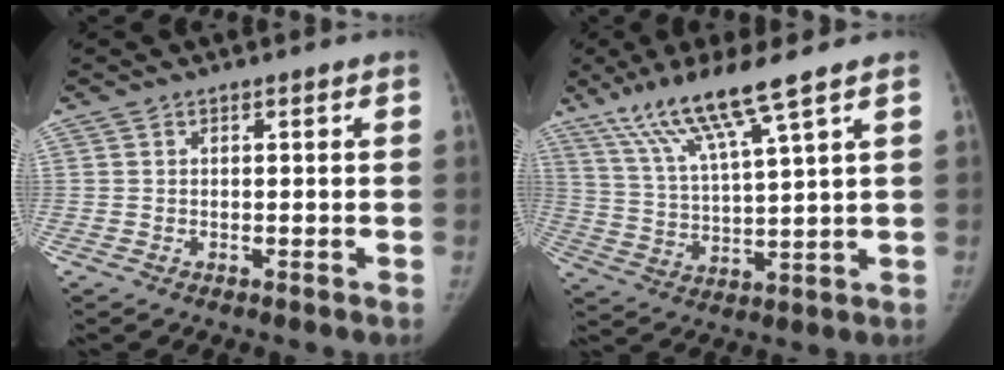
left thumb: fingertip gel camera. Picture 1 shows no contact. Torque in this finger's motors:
{"motor_torque": [0.68, -0.46, 1.30, -1.33, 0.18]}